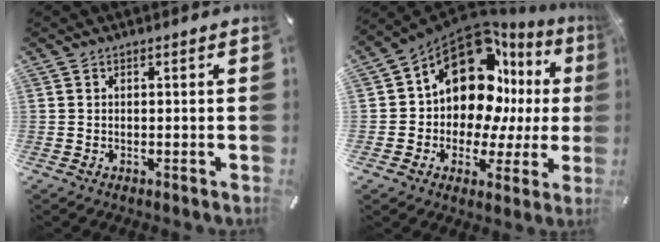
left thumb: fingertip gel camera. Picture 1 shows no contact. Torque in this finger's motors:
{"motor_torque": [1.96, 2.50, 1.61, -1.16, 0.35]}